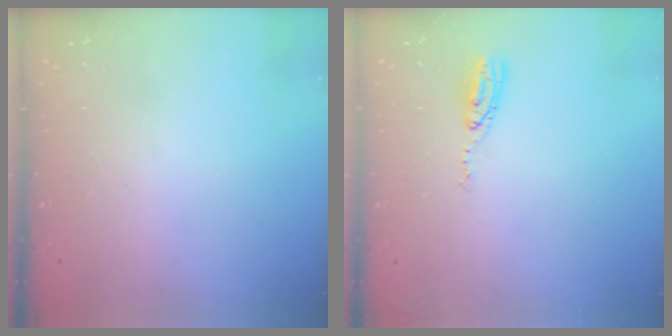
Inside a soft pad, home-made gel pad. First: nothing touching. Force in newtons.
{"total": 5.9, "press": 5.9, "slide": 0.4}